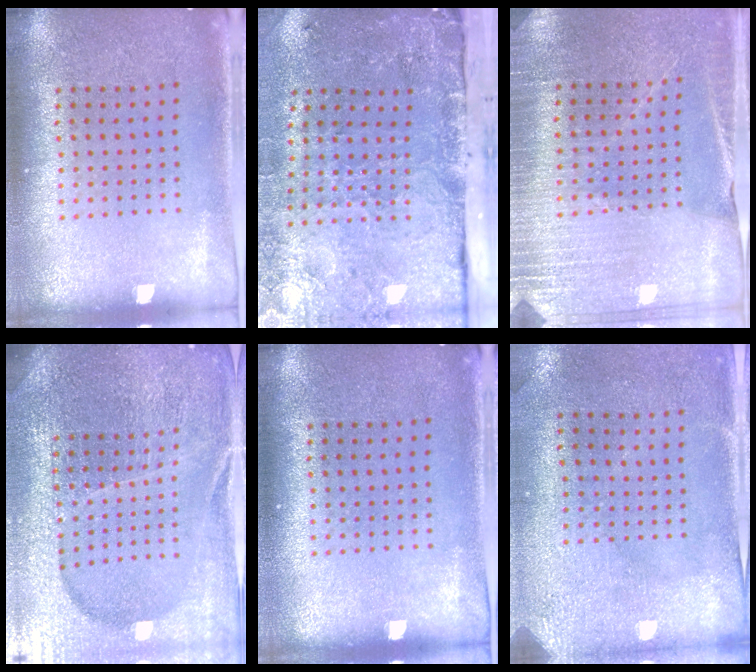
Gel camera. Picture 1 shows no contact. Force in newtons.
{"total": 5.0, "press": 3.6, "slide": 3.4}
{"total": 2.9, "press": 2.9, "slide": 0.2}
{"total": 5.3, "press": 4.8, "slide": 2.2}
{"total": 0.0}
{"total": 3.1, "press": 2.4, "slide": 2.0}